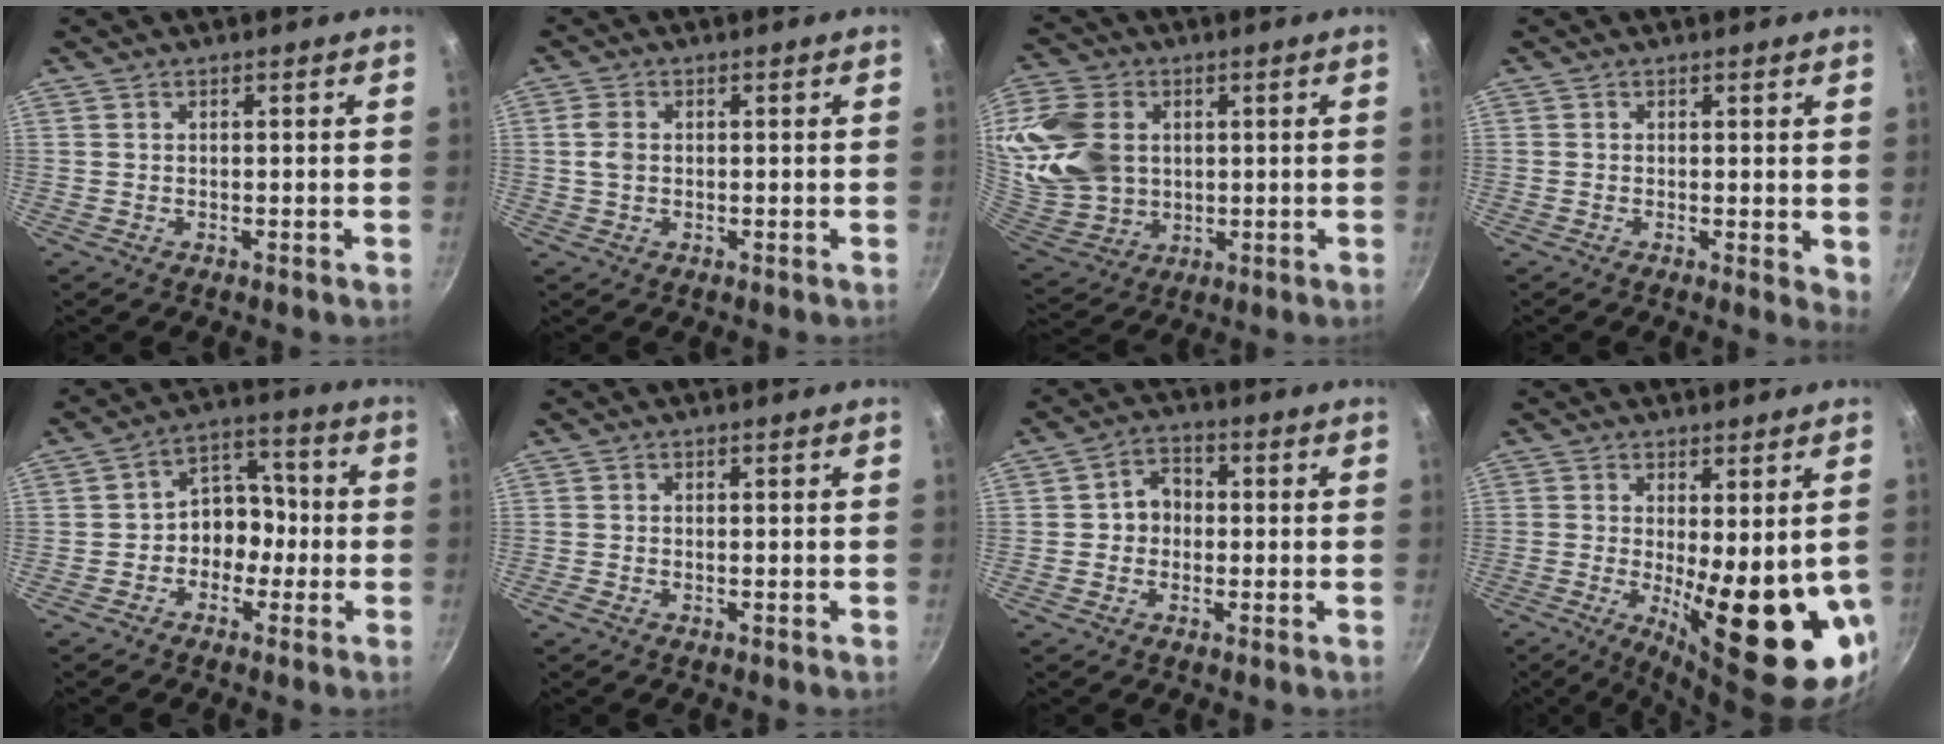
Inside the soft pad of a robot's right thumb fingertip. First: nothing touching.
{"total": 2.8, "force": [0.2, 2.0, 2.0], "torque": [-0.042, 0.004, 0.000]}
{"total": 16.7, "force": [2.9, 12.8, 10.3], "torque": [-0.200, -0.008, 0.069]}
{"total": 2.9, "force": [0.4, 1.3, 2.6], "torque": [-0.030, -0.007, 0.003]}
{"total": 8.3, "force": [-2.0, 6.6, 4.5], "torque": [-0.008, 0.043, -0.042]}
{"total": 0.8, "force": [-0.5, 0.3, 0.6], "torque": [-0.019, 0.004, -0.014]}
{"total": 5.1, "force": [-0.3, 4.4, 2.7], "torque": [-0.010, 0.013, -0.013]}
{"total": 17.2, "force": [-2.0, 5.4, 16.2], "torque": [-0.211, -0.034, -0.013]}